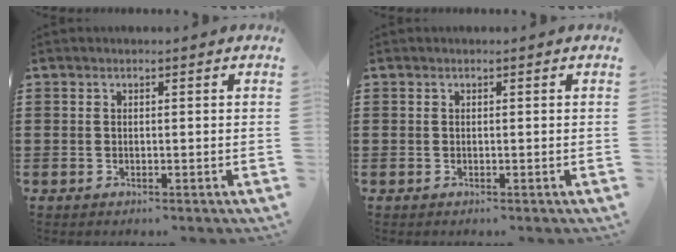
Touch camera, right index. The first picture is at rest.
{"total": 0.0}